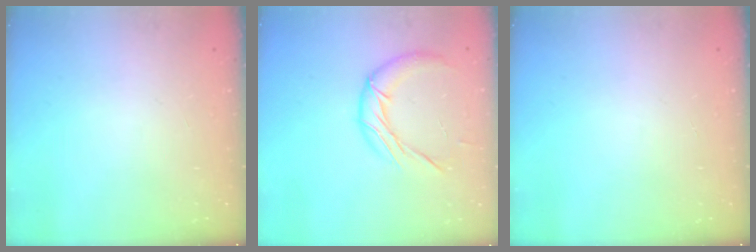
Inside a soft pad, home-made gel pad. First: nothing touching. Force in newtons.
{"total": 12.0, "press": 11.9, "slide": 0.7}
{"total": 0.0}